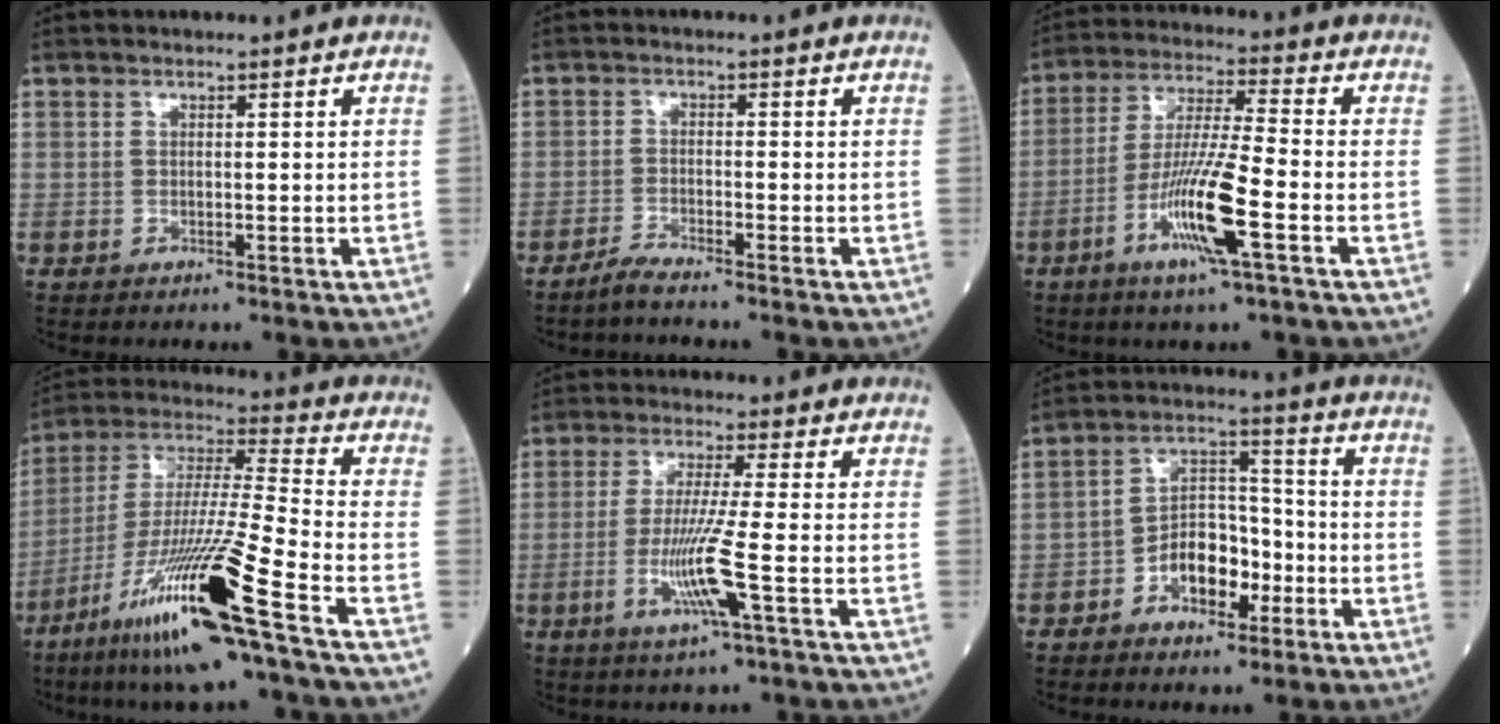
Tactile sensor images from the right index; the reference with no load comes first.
{"total": 2.7, "force": [-2.4, -0.7, 0.8], "torque": [-0.026, -0.010, -0.053]}
{"total": 11.4, "force": [-4.6, 0.0, 10.5], "torque": [-0.205, -0.012, -0.090]}
{"total": 20.3, "force": [-10.8, -0.6, 17.2], "torque": [-0.357, -0.051, -0.206]}
{"total": 8.0, "force": [-2.6, -1.0, 7.5], "torque": [-0.152, -0.018, -0.053]}
{"total": 8.4, "force": [-3.7, 4.5, 6.1], "torque": [-0.109, 0.024, -0.066]}